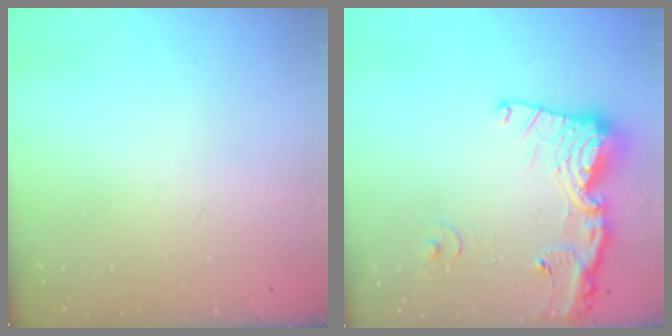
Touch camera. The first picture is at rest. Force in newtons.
{"total": 17.6, "press": 17.5, "slide": 2.0}